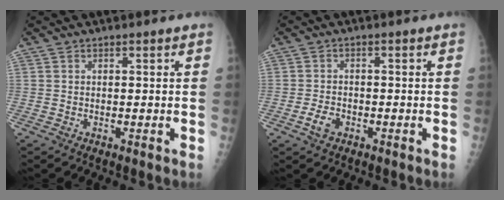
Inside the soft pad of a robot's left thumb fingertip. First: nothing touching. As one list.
[{"total": 3.1, "force": [-1.5, 2.0, 1.8], "torque": [-0.032, 0.007, -0.027]}]